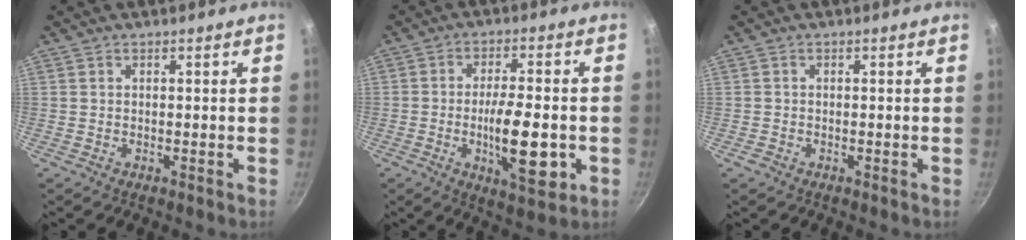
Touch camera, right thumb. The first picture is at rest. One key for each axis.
{"total": 12.7, "fx": -2.9, "fy": 4.5, "fz": 11.5, "tx": -0.173, "ty": 0.007, "tz": -0.042}
{"total": 1.1, "fx": -0.7, "fy": 0.8, "fz": 0.4, "tx": -0.008, "ty": 0.002, "tz": -0.012}